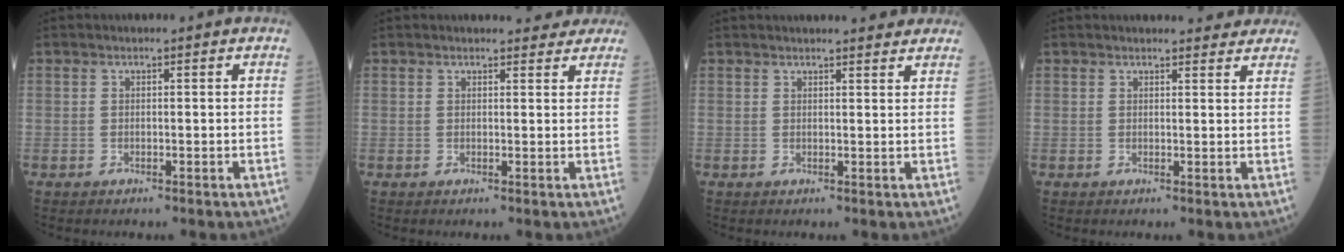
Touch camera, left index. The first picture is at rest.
{"total": 3.9, "force": [3.6, 1.1, 0.7], "torque": [-0.004, 0.001, 0.031]}
{"total": 5.8, "force": [5.4, 0.9, 2.1], "torque": [-0.027, 0.011, 0.056]}
{"total": 5.6, "force": [5.2, 1.3, 1.5], "torque": [-0.012, 0.005, 0.049]}